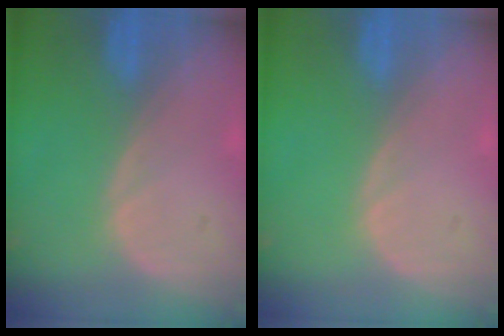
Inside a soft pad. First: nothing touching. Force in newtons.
{"total": 0.0}